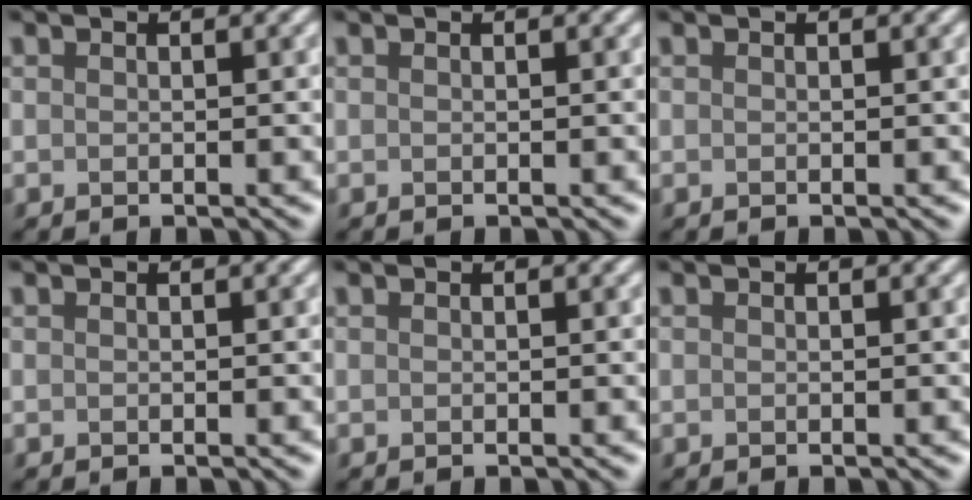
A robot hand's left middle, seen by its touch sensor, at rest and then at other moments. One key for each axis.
{"total": 0.0}
{"total": 0.0}
{"total": 0.0}
{"total": 0.0}
{"total": 0.0}